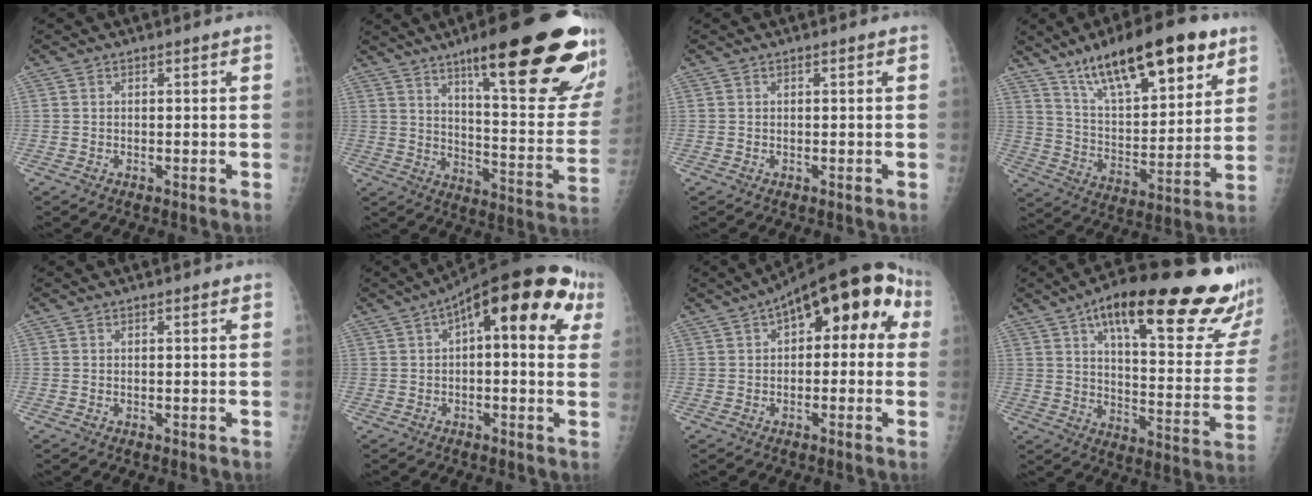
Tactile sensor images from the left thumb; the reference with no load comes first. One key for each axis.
{"total": 29.3, "fx": 16.8, "fy": 5.6, "fz": 23.4, "tx": -0.259, "ty": -0.059, "tz": 0.248}
{"total": 0.0}
{"total": 22.9, "fx": 14.1, "fy": 8.0, "fz": 16.2, "tx": -0.225, "ty": -0.051, "tz": 0.238}
{"total": 0.0}
{"total": 18.0, "fx": 6.0, "fy": 7.2, "fz": 15.3, "tx": -0.190, "ty": 0.033, "tz": 0.070}
{"total": 16.4, "fx": 4.6, "fy": 7.9, "fz": 13.6, "tx": -0.147, "ty": 0.043, "tz": 0.052}
{"total": 31.9, "fx": 19.9, "fy": 8.5, "fz": 23.5, "tx": -0.282, "ty": -0.050, "tz": 0.278}